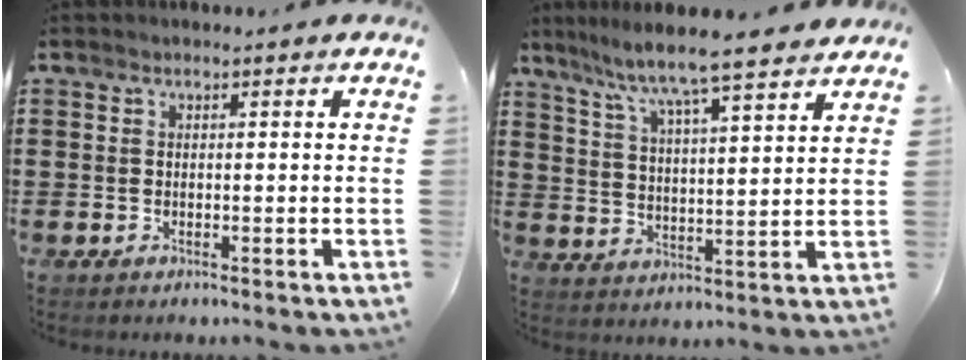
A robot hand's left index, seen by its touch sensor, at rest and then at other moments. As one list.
[{"total": 6.6, "force": [6.1, -0.5, 2.7], "torque": [-0.078, -0.042, 0.099]}]